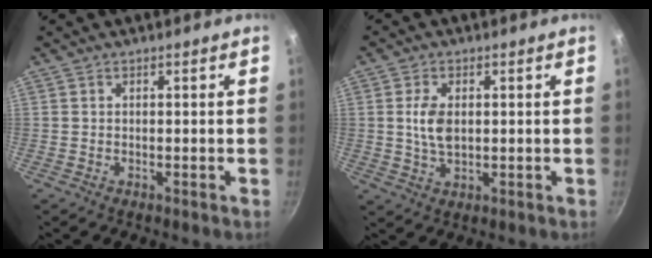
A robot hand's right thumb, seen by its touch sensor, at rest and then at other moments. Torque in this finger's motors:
{"motor_torque": [1.01, 1.18, 1.28, -0.21, 0.26]}